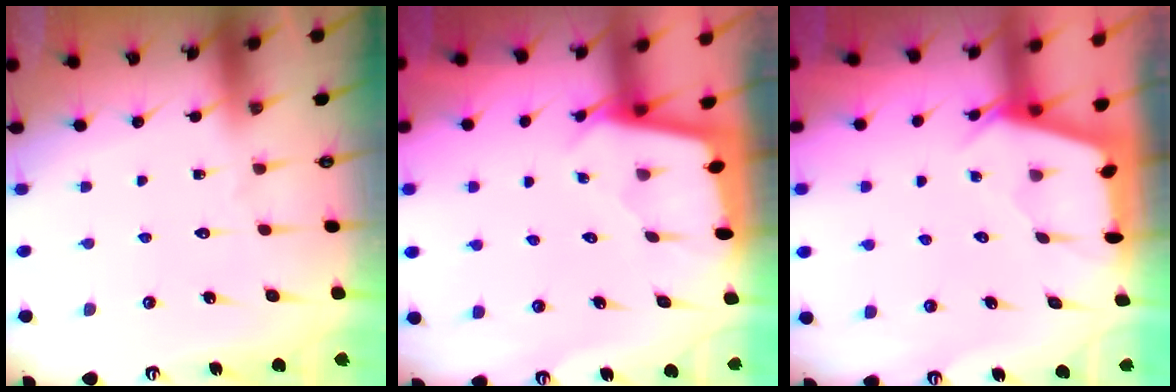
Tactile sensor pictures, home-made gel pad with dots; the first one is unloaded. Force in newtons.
{"total": 1.9, "press": 1.9, "slide": 0.2}
{"total": 2.5, "press": 2.5, "slide": 0.3}